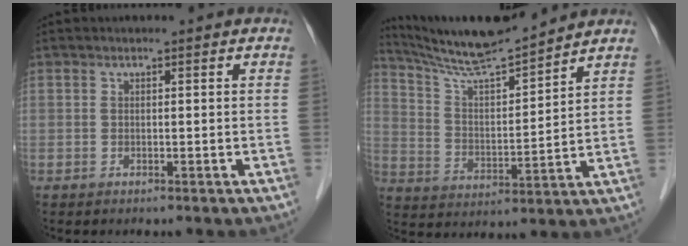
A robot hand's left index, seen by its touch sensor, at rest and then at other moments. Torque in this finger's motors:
{"motor_torque": [0.19, -0.08, 0.35, 0.11]}